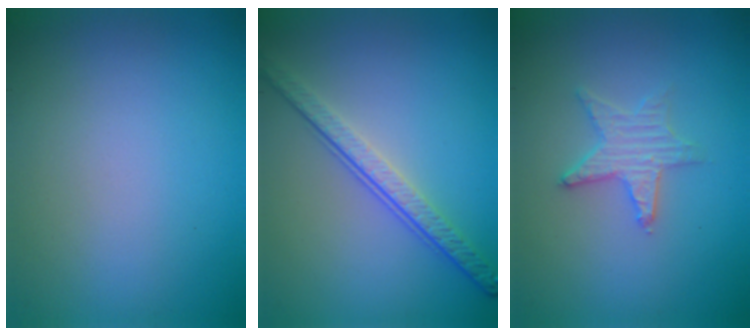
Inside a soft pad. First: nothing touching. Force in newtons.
{"total": 4.3, "press": 3.0, "slide": 3.1}
{"total": 2.7, "press": 2.6, "slide": 0.5}